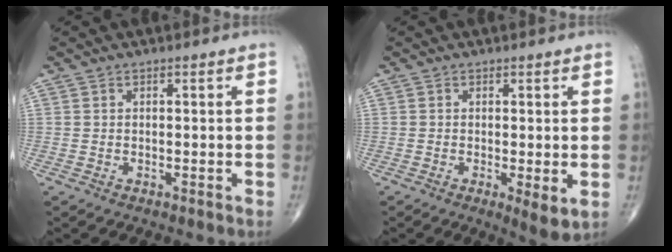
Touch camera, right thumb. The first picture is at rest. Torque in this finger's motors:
{"motor_torque": [-0.08, 0.17, -0.30, -0.25, -0.03]}